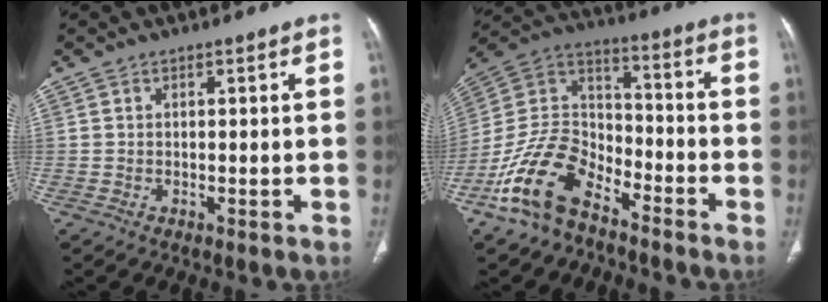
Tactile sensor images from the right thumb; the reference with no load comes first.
{"total": 15.9, "force": [-10.2, 8.7, 8.6], "torque": [-0.158, 0.076, -0.201]}